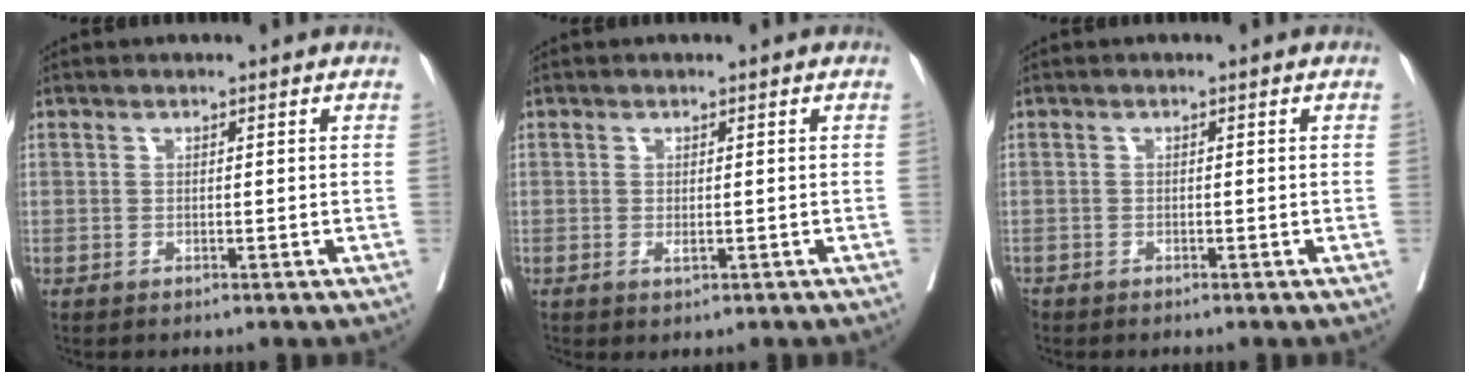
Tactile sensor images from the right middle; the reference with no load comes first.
{"total": 1.0, "force": [-0.3, 0.4, 0.9], "torque": [-0.014, -0.003, -0.003]}
{"total": 1.3, "force": [-1.1, 0.6, 0.3], "torque": [-0.013, -0.004, -0.023]}